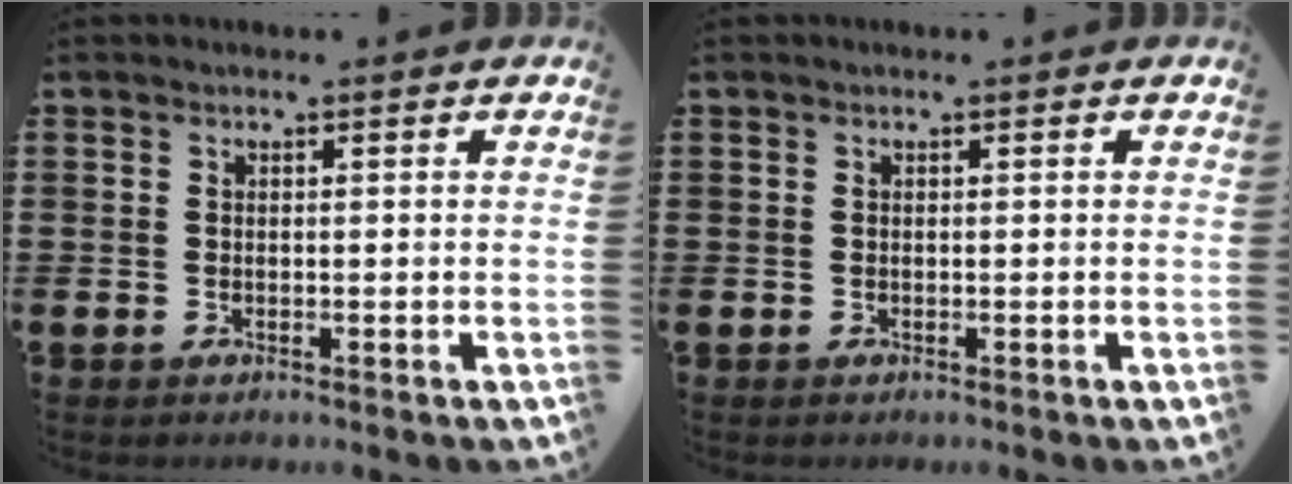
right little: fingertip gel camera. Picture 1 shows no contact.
{"total": 0.0}